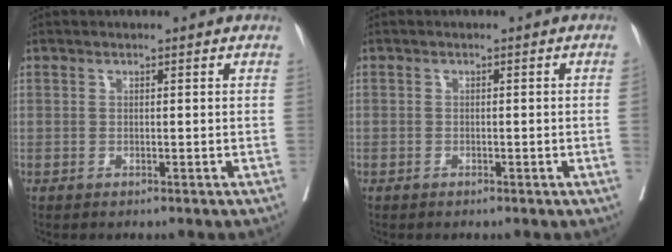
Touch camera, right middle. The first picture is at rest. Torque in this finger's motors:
{"motor_torque": [0.24, -0.63, -0.51, -0.21]}